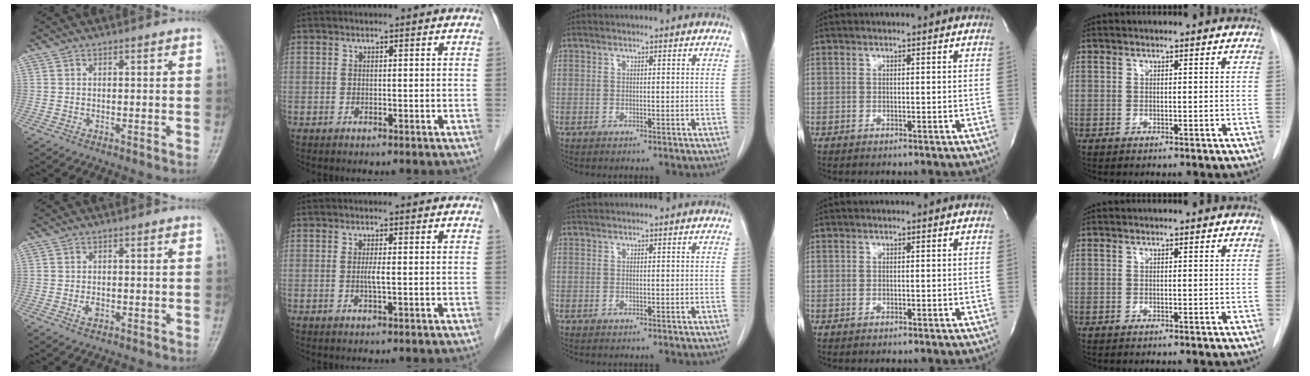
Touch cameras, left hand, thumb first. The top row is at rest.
{"thumb": {"total": 1.7, "force": [-0.4, 1.1, 1.2], "torque": [-0.018, 0.000, -0.007]}, "index": {"total": 1.6, "force": [-0.1, 0.0, 1.6], "torque": [-0.033, -0.002, -0.003]}, "middle": {"total": 0.7, "force": [0.6, -0.1, 0.0], "torque": [-0.008, 0.009, 0.017]}}